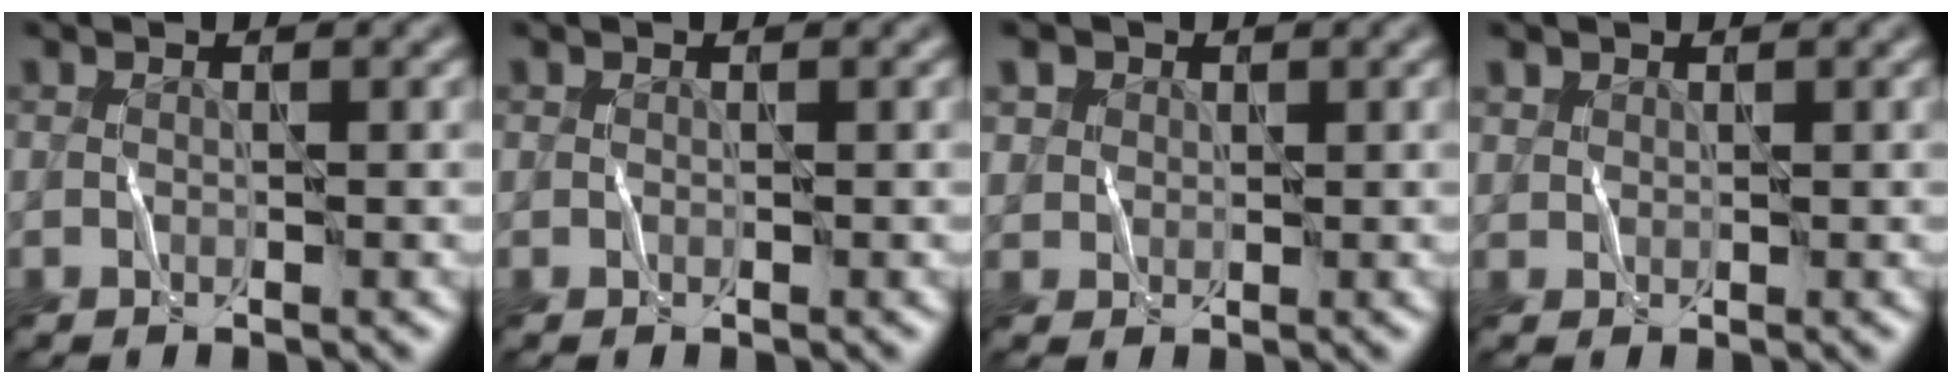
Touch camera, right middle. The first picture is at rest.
{"total": 0.0}
{"total": 1.4, "force": [1.0, 1.0, -0.1], "torque": [-0.007, 0.015, 0.008]}
{"total": 0.7, "force": [0.4, -0.1, -0.6], "torque": [0.000, -0.004, 0.017]}